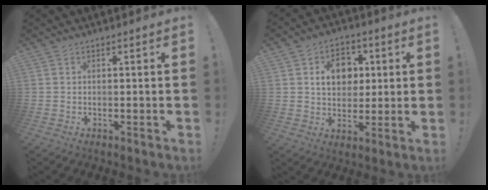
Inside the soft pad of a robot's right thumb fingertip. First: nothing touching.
{"total": 11.4, "force": [3.0, 9.1, 6.1], "torque": [-0.075, -0.003, 0.057]}